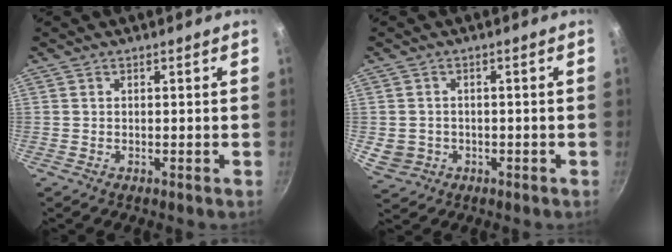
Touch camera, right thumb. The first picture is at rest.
{"total": 4.6, "force": [-0.8, 4.2, 1.9], "torque": [-0.025, 0.011, -0.001]}